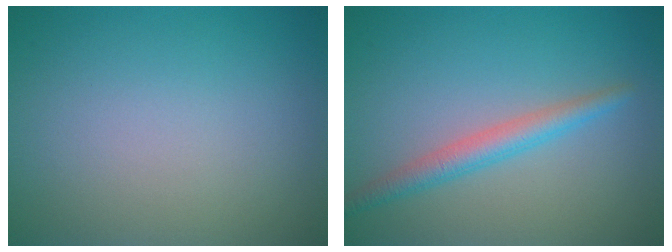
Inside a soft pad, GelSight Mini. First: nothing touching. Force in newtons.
{"total": 2.6, "press": 2.6, "slide": 0.1}